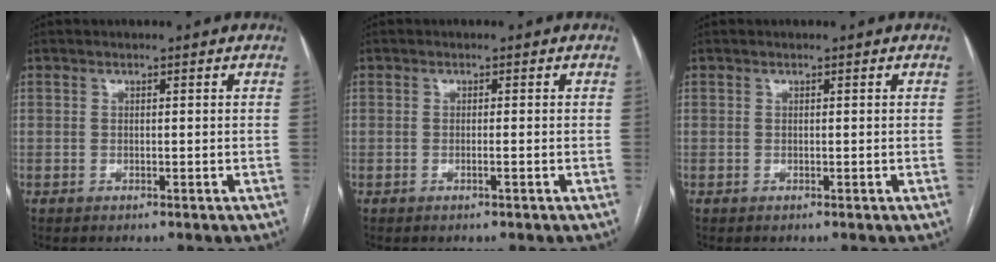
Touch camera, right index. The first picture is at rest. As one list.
[{"total": 1.0, "force": [-0.6, -0.1, 0.8], "torque": [-0.017, 0.001, -0.008]}, {"total": 0.0}]